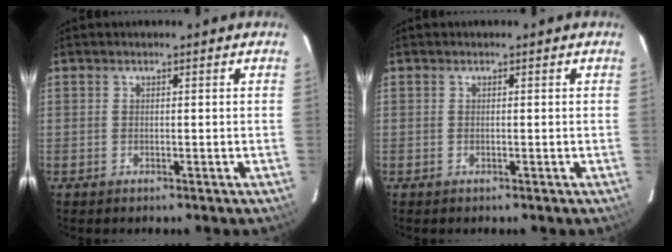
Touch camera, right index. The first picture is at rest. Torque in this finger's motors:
{"motor_torque": [0.00, 0.00, 0.03, 0.01]}